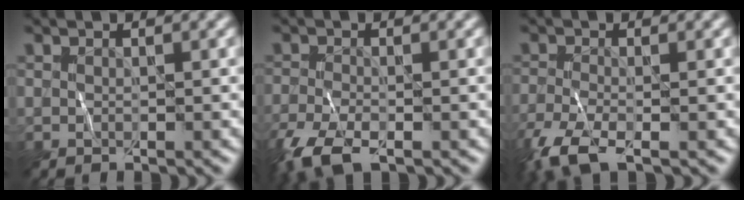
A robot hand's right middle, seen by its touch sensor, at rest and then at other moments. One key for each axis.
{"total": 4.8, "fx": -3.2, "fy": 1.8, "fz": 3.1, "tx": -0.073, "ty": -0.015, "tz": -0.070}
{"total": 4.8, "fx": -3.1, "fy": 1.5, "fz": 3.4, "tx": -0.081, "ty": -0.014, "tz": -0.071}